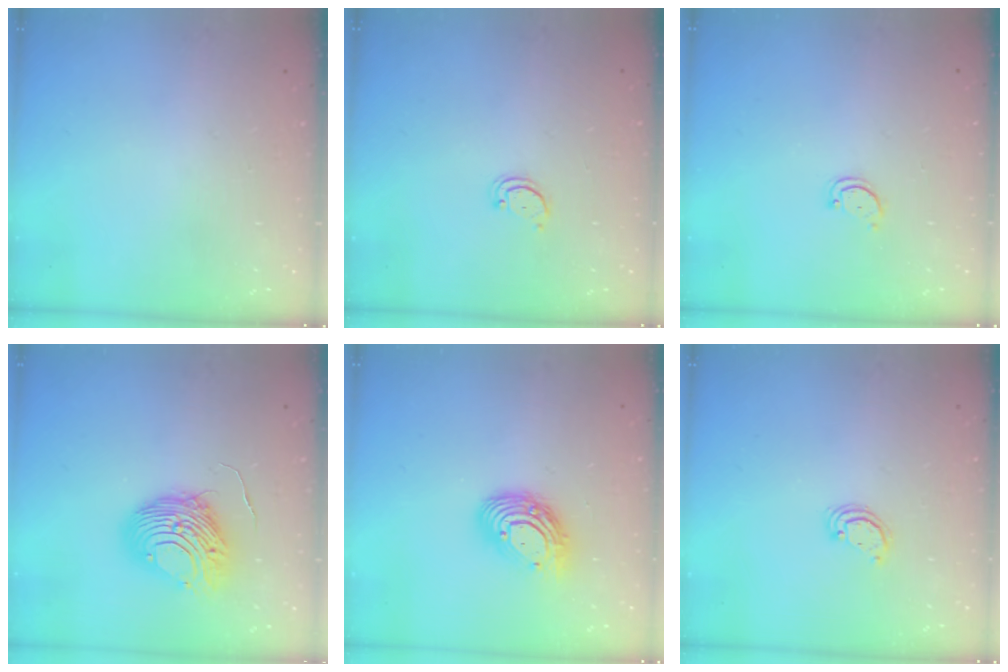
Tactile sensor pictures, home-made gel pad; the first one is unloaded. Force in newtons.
{"total": 2.2, "press": 2.2, "slide": 0.4}
{"total": 2.9, "press": 2.9, "slide": 0.4}
{"total": 10.6, "press": 10.6, "slide": 0.8}
{"total": 11.8, "press": 11.8, "slide": 1.0}
{"total": 2.5, "press": 2.5, "slide": 0.2}